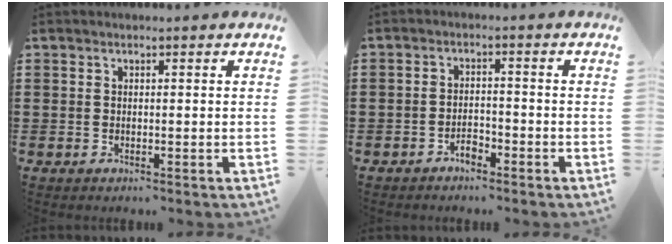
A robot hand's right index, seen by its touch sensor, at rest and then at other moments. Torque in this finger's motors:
{"motor_torque": [0.31, 0.34, 0.00, -0.01]}